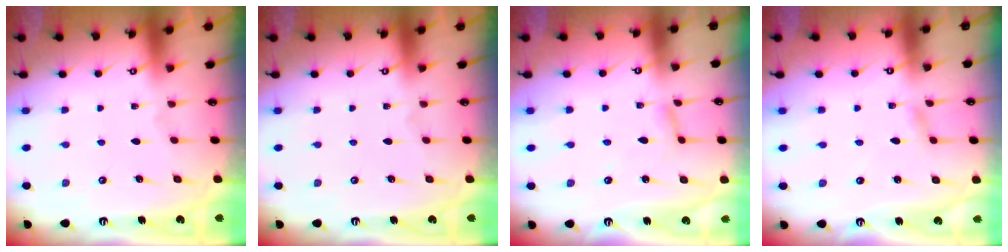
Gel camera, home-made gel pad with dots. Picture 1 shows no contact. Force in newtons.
{"total": 0.0}
{"total": 2.9, "press": 2.9, "slide": 0.2}
{"total": 1.2, "press": 1.2, "slide": 0.1}